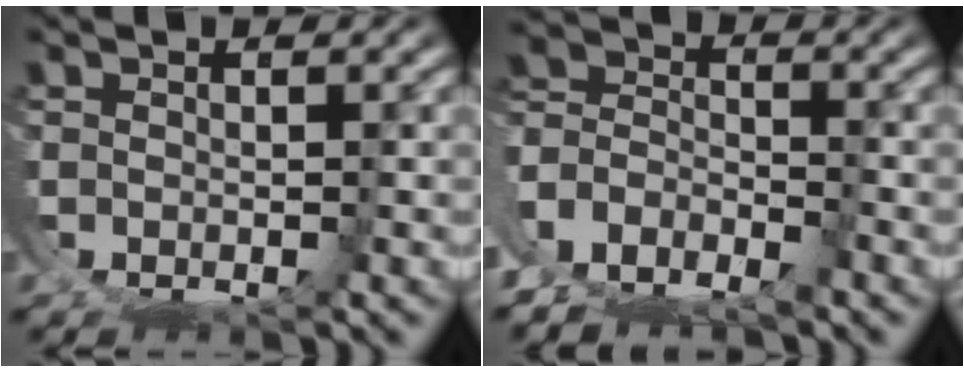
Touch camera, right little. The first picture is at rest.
{"total": 10.2, "force": [-4.4, 8.5, 3.7], "torque": [-0.089, -0.036, -0.084]}